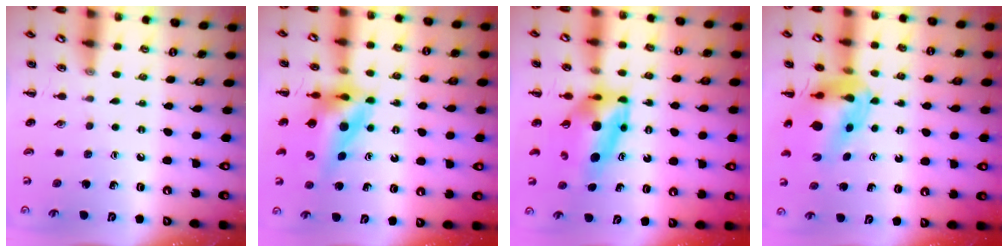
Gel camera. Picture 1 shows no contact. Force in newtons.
{"total": 12.0, "press": 11.4, "slide": 3.7}
{"total": 7.9, "press": 7.6, "slide": 2.3}
{"total": 11.6, "press": 11.0, "slide": 3.6}